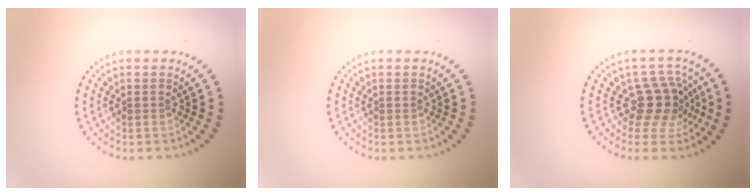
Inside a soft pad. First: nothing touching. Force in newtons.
{"total": 0.0}
{"total": 3.8, "press": 2.9, "slide": 2.5}